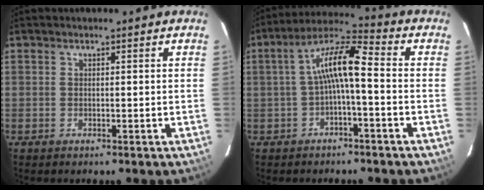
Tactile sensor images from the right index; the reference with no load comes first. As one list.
[{"total": 8.2, "force": [-1.3, 1.6, 8.0], "torque": [-0.165, 0.024, -0.025]}]